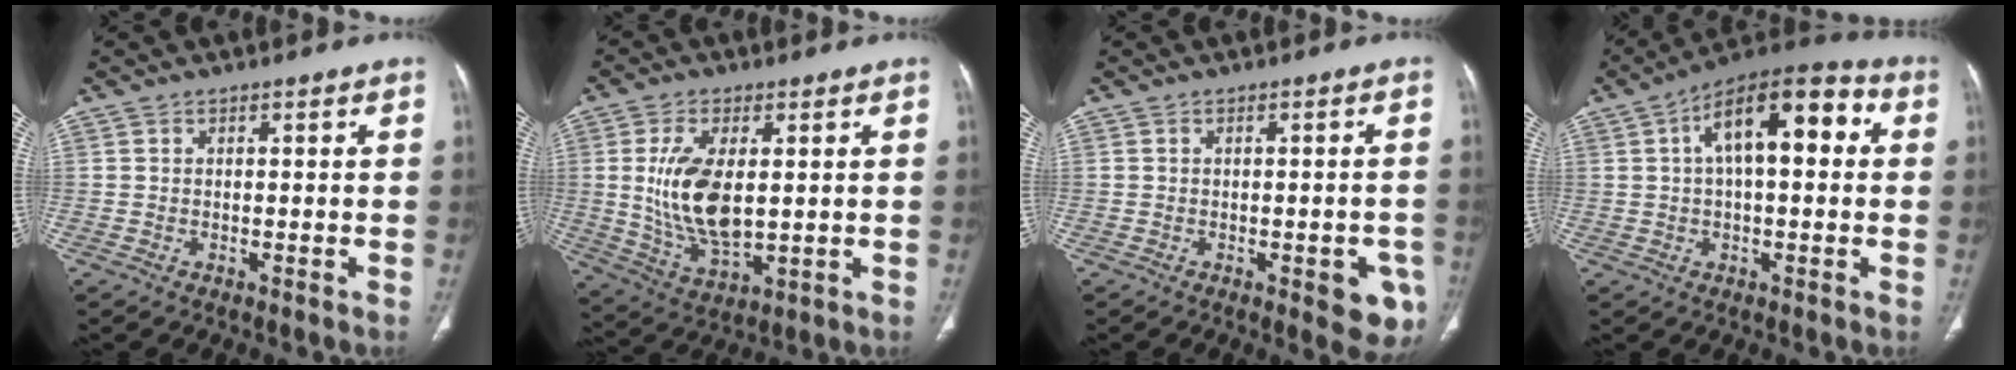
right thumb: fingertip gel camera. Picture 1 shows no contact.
{"total": 13.1, "force": [1.4, 6.6, 11.3], "torque": [-0.218, -0.019, 0.037]}
{"total": 7.0, "force": [-2.8, 2.8, 5.8], "torque": [-0.051, 0.002, -0.026]}
{"total": 15.2, "force": [3.4, 6.9, 13.1], "torque": [-0.183, 0.034, 0.045]}